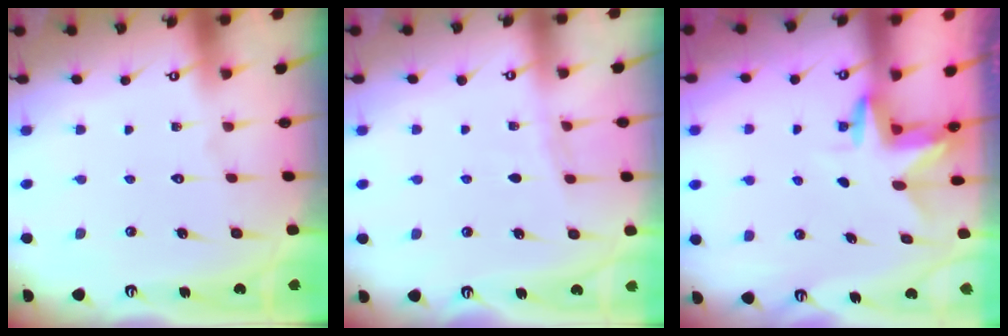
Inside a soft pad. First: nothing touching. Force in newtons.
{"total": 3.1, "press": 3.0, "slide": 0.5}
{"total": 3.0, "press": 3.0, "slide": 0.2}